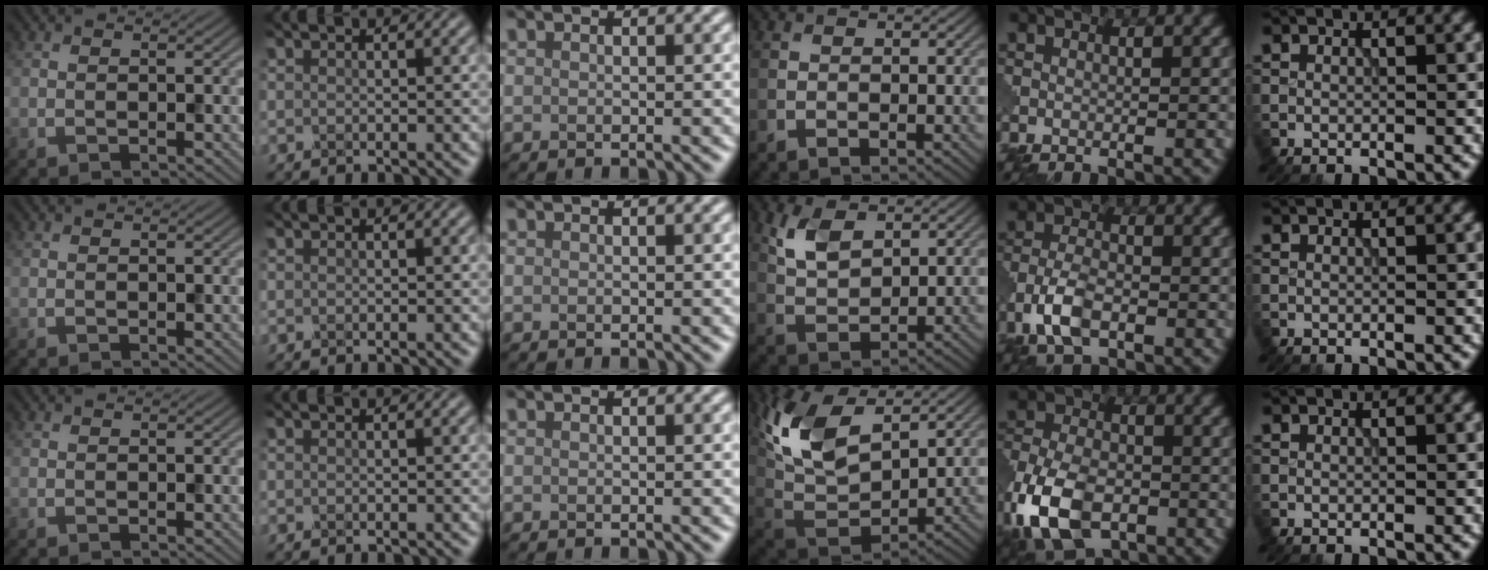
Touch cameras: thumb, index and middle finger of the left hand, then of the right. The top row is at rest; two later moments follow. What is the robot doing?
{"motion": "squeeze", "object": "clothespin"}